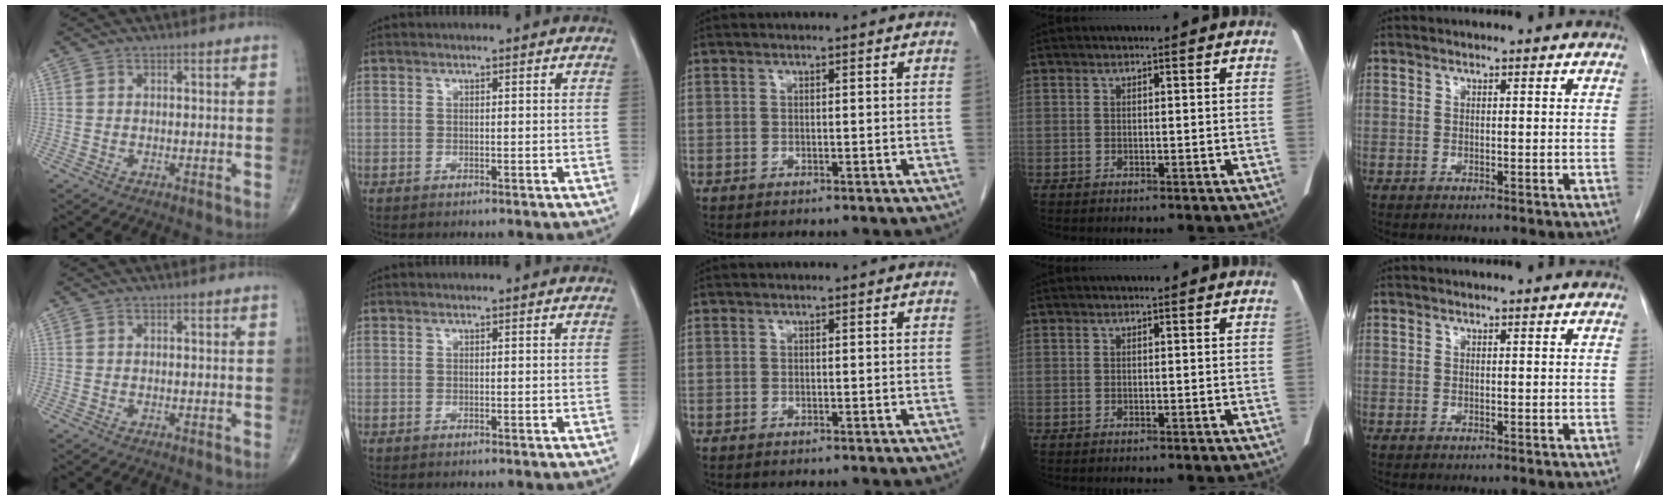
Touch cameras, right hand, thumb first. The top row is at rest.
{}